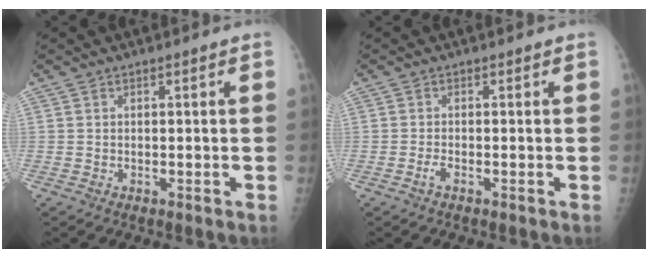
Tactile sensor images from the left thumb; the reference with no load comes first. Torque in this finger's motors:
{"motor_torque": [-0.44, 0.37, 0.14, -0.11, 0.00]}